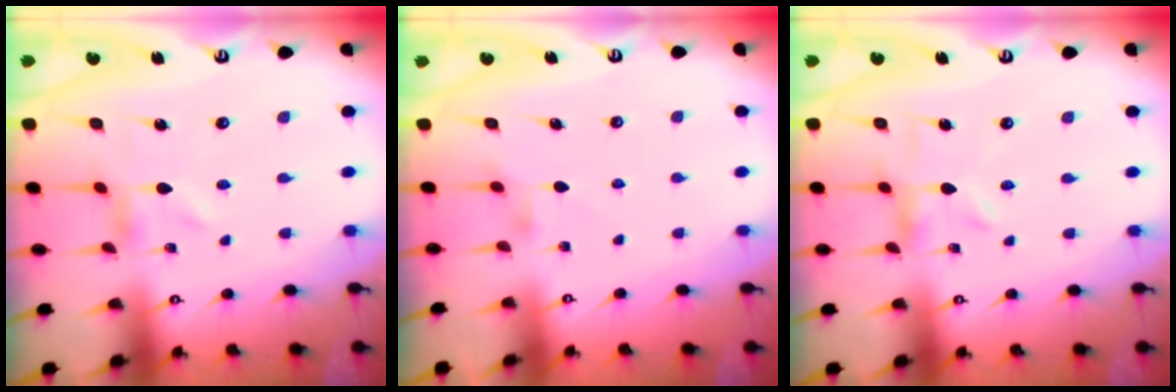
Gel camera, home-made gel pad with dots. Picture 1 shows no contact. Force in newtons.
{"total": 1.6, "press": 1.6, "slide": 0.3}
{"total": 2.9, "press": 2.9, "slide": 0.4}